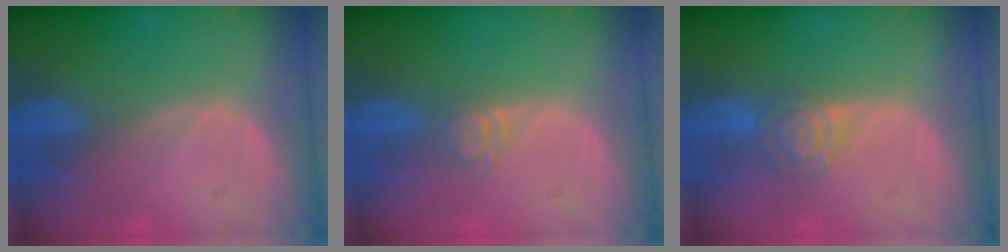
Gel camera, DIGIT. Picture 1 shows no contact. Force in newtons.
{"total": 3.0, "press": 2.5, "slide": 1.7}
{"total": 5.0, "press": 4.3, "slide": 2.5}